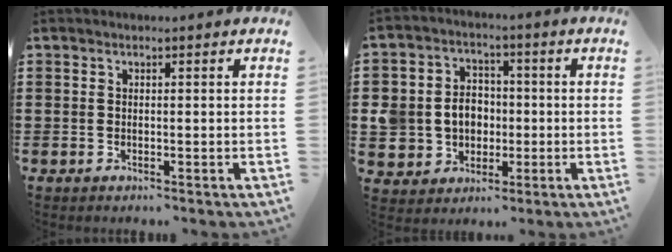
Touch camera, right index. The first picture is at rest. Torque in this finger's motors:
{"motor_torque": [1.54, -0.14, 0.45, 0.13]}